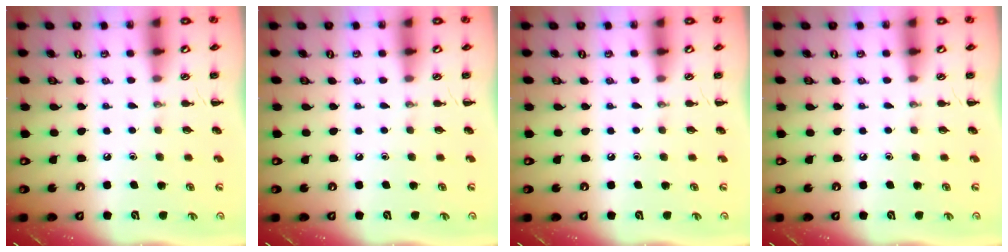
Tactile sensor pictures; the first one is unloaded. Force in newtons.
{"total": 0.0}
{"total": 0.0}
{"total": 0.0}